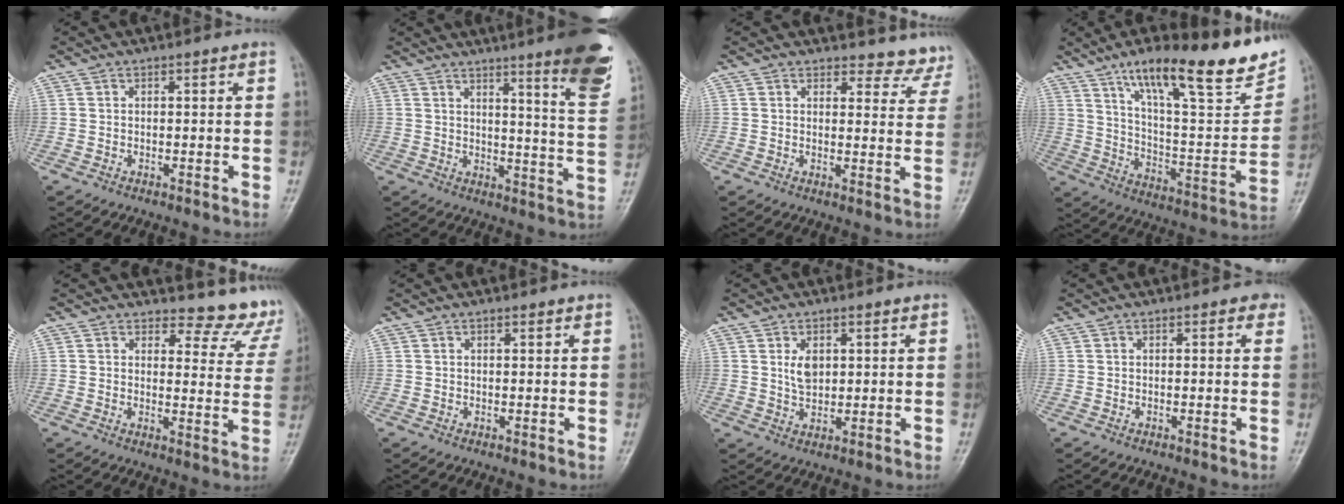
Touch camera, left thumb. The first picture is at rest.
{"total": 16.1, "force": [9.8, 1.8, 12.6], "torque": [-0.140, -0.059, 0.119]}
{"total": 7.2, "force": [6.7, 2.6, -0.5], "torque": [0.046, -0.048, 0.054]}
{"total": 26.5, "force": [17.0, 7.0, 19.1], "torque": [-0.252, -0.046, 0.273]}
{"total": 9.5, "force": [9.0, 3.0, 0.6], "torque": [0.033, -0.091, 0.084]}
{"total": 0.6, "force": [0.5, 0.2, 0.3], "torque": [-0.007, -0.003, 0.007]}
{"total": 4.1, "force": [1.3, 2.6, 2.9], "torque": [-0.038, -0.012, 0.028]}
{"total": 0.6, "force": [0.2, 0.4, 0.4], "torque": [0.002, 0.001, -0.003]}